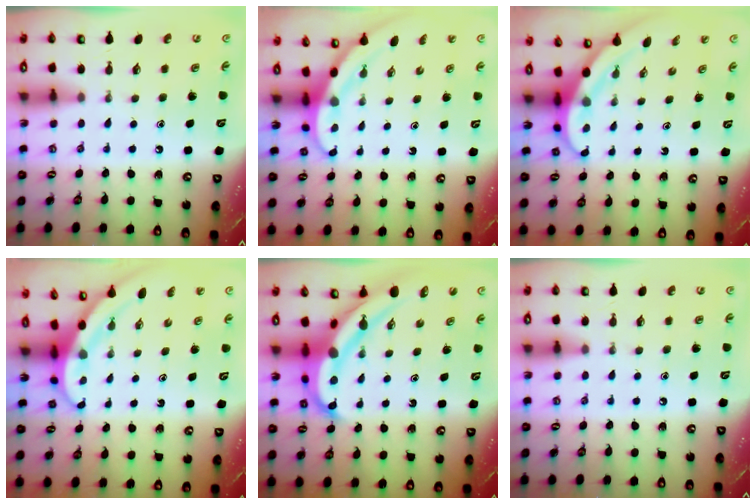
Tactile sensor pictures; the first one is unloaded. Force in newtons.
{"total": 3.2, "press": 3.2, "slide": 0.1}
{"total": 3.9, "press": 3.9, "slide": 0.3}
{"total": 3.7, "press": 3.7, "slide": 0.1}
{"total": 8.5, "press": 8.5, "slide": 1.0}
{"total": 0.0}